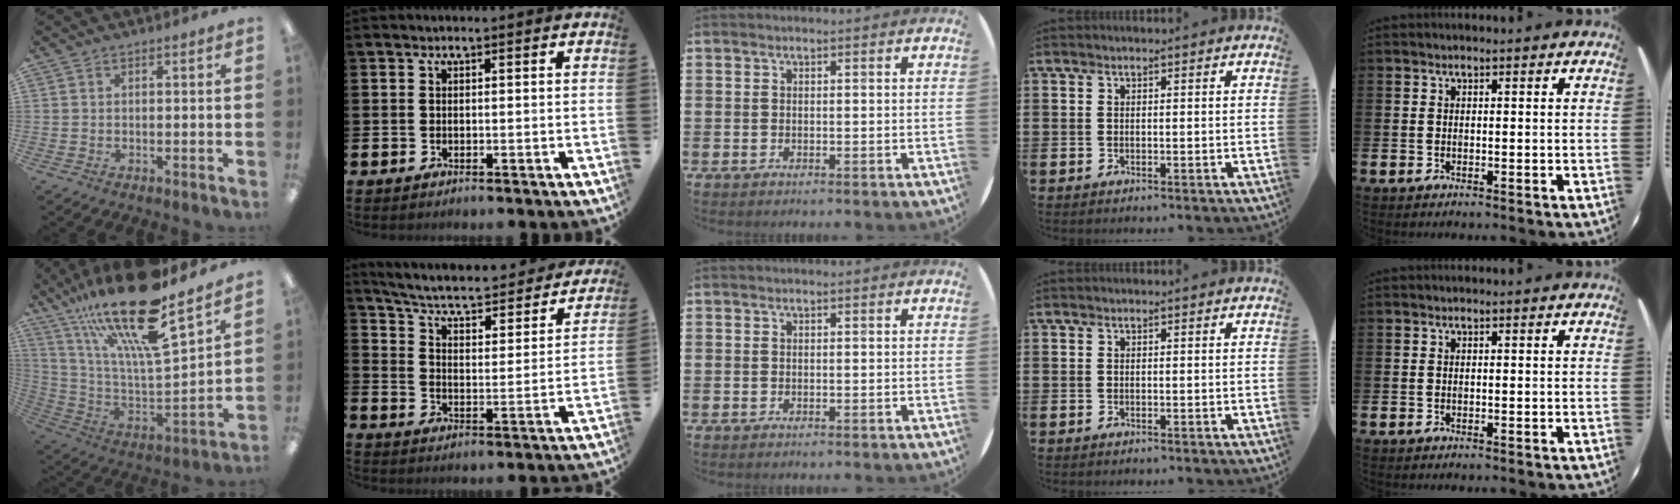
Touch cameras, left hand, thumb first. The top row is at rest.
{"thumb": {"total": 25.7, "force": [18.7, 6.2, 16.5], "torque": [-0.303, -0.125, 0.310]}, "index": {"total": 5.8, "force": [5.1, 1.3, 2.4], "torque": [-0.077, -0.041, 0.079]}}